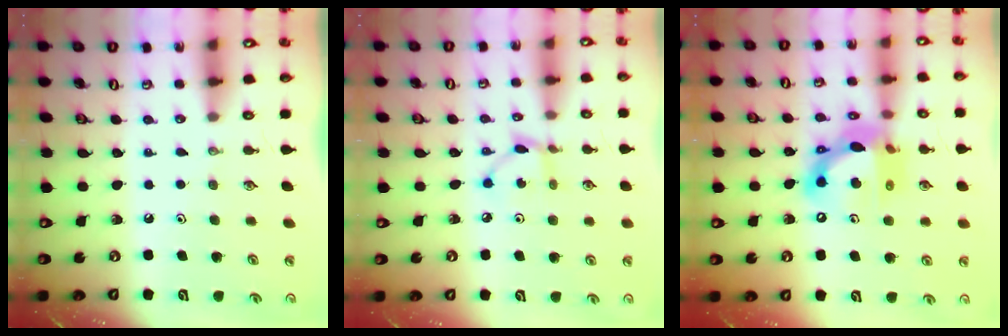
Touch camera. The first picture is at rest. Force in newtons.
{"total": 4.8, "press": 4.7, "slide": 0.2}
{"total": 15.1, "press": 15.1, "slide": 0.7}